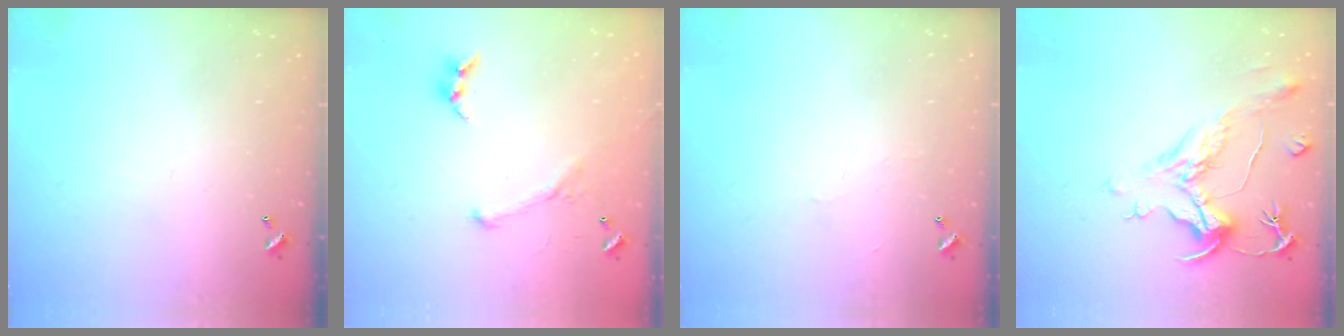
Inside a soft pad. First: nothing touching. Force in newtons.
{"total": 2.8, "press": 2.6, "slide": 1.0}
{"total": 2.3, "press": 2.3, "slide": 0.4}
{"total": 1.9, "press": 1.4, "slide": 1.2}